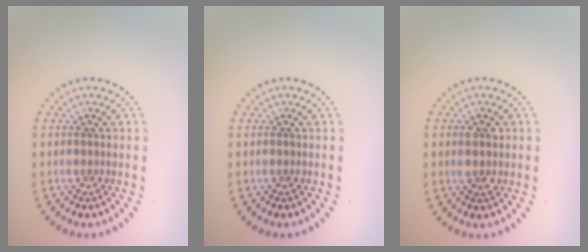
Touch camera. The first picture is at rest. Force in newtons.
{"total": 0.0}
{"total": 1.7, "press": 1.7, "slide": 0.2}